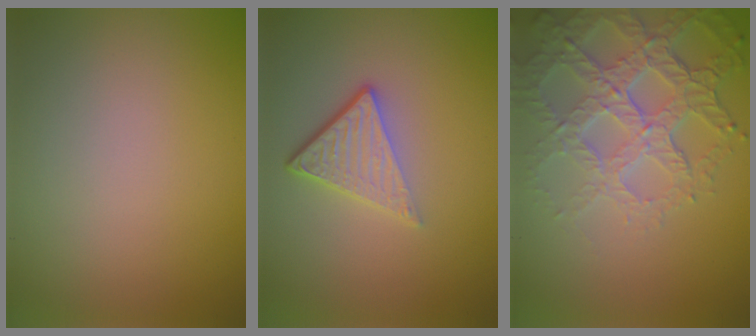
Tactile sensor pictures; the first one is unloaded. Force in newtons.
{"total": 4.1, "press": 2.7, "slide": 3.1}
{"total": 6.8, "press": 5.0, "slide": 4.6}